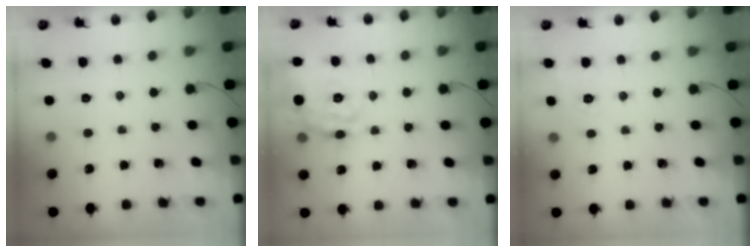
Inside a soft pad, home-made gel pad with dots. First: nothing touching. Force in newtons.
{"total": 16.1, "press": 16.1, "slide": 1.0}
{"total": 2.9, "press": 2.1, "slide": 2.0}